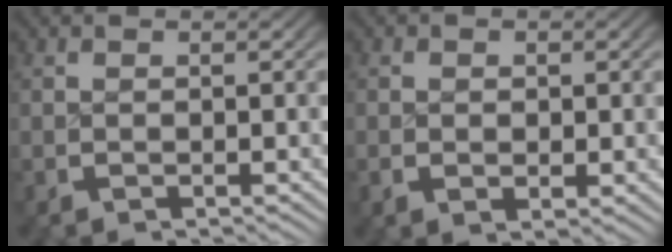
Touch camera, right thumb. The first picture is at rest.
{"total": 1.4, "force": [-0.1, 0.9, 1.1], "torque": [-0.025, -0.011, 0.007]}